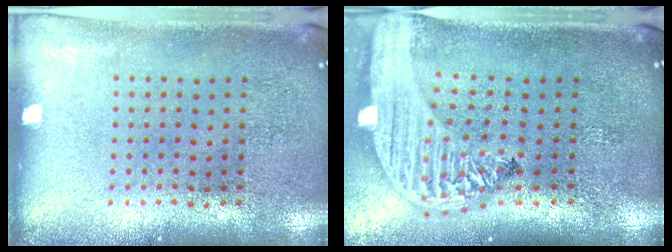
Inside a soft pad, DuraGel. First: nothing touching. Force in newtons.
{"total": 3.2, "press": 2.4, "slide": 2.1}